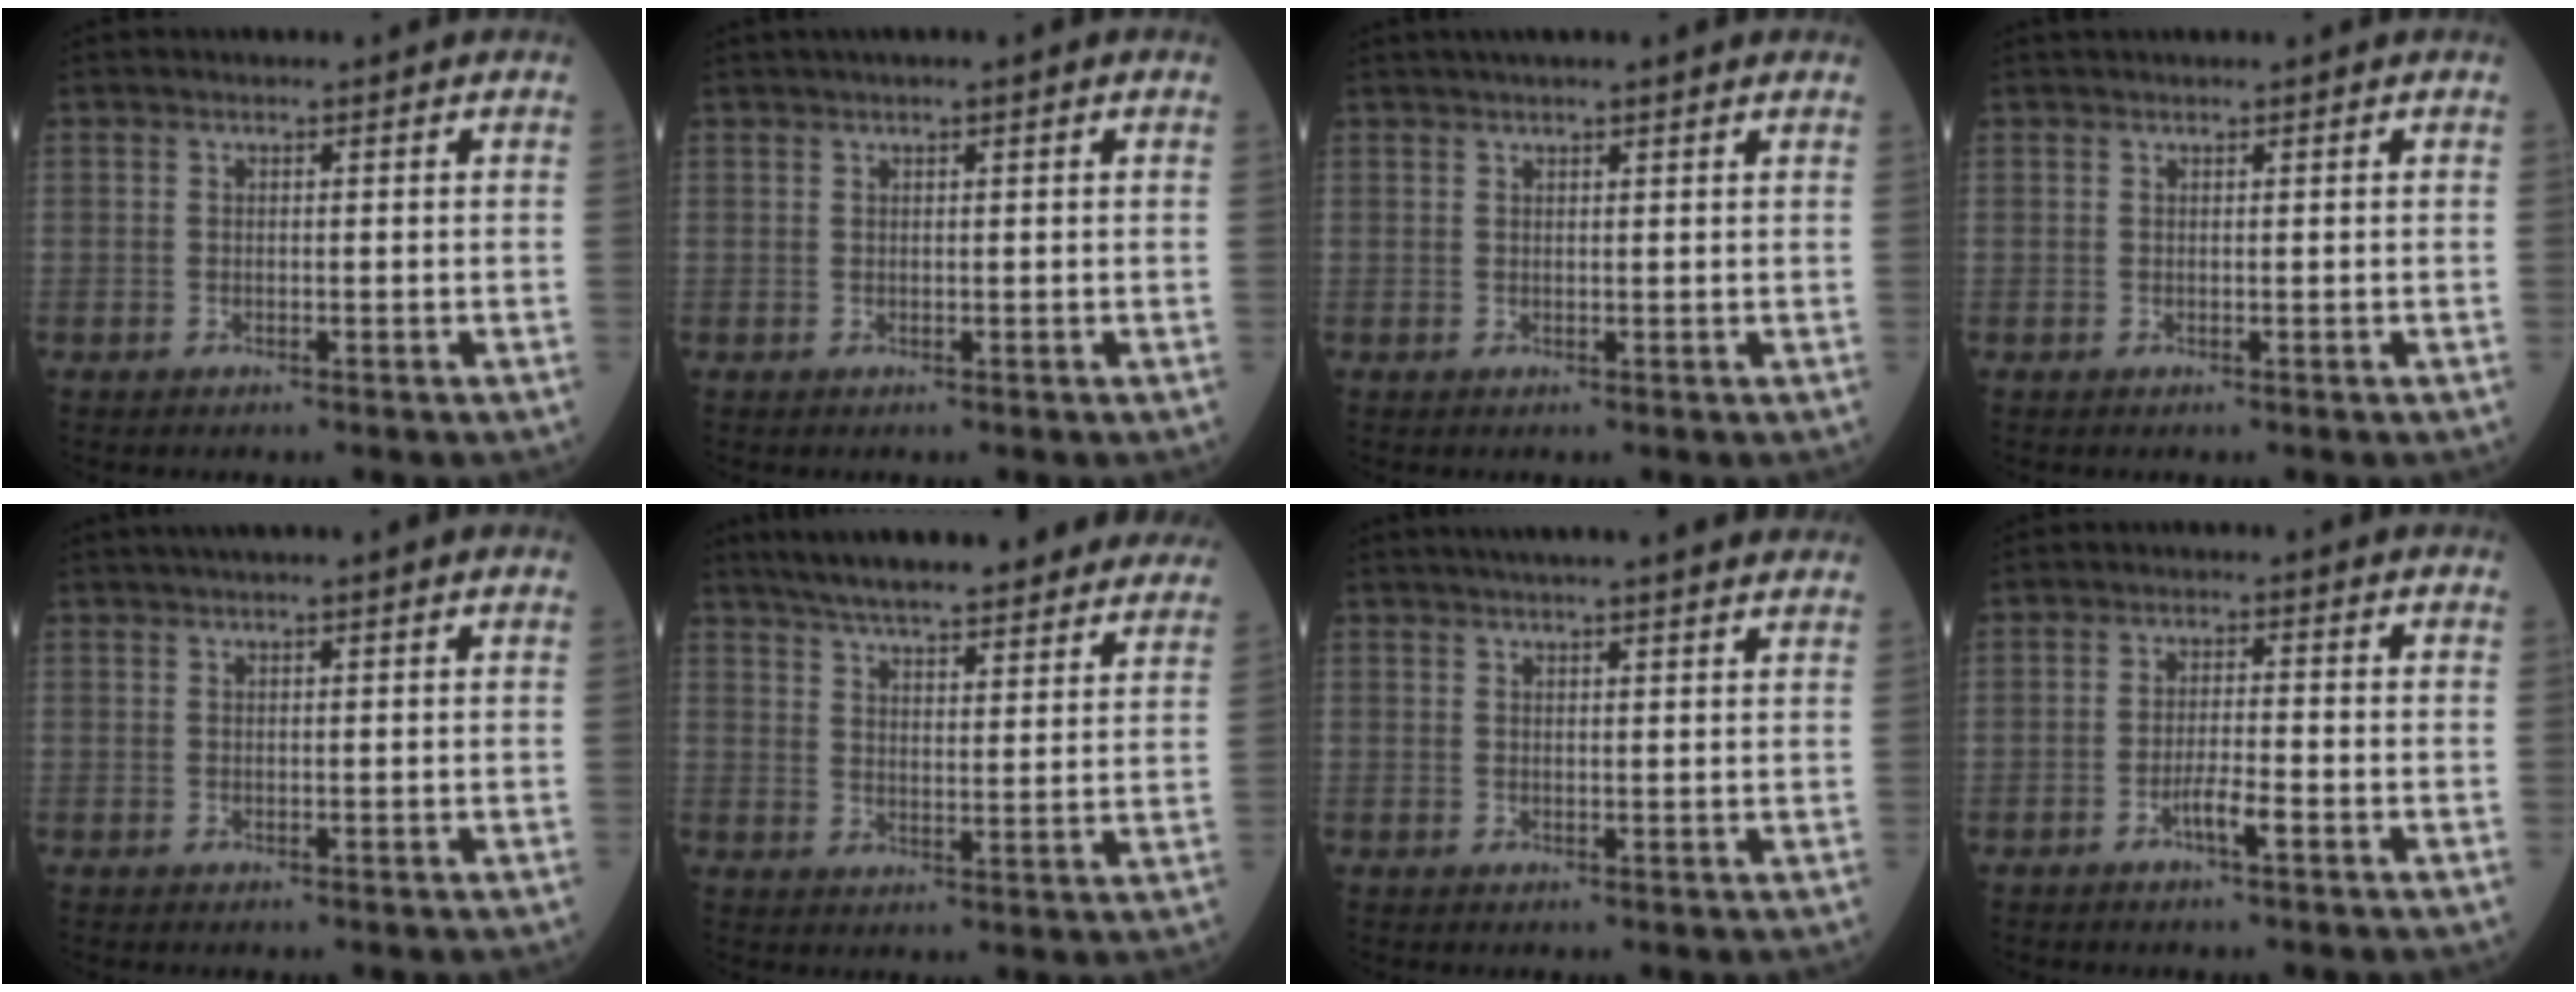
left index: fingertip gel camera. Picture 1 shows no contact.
{"total": 1.8, "force": [1.0, -0.1, 1.5], "torque": [-0.029, 0.013, 0.017]}
{"total": 5.1, "force": [4.1, -0.1, 3.0], "torque": [-0.042, 0.032, 0.059]}
{"total": 0.7, "force": [0.7, -0.1, 0.3], "torque": [-0.006, 0.014, 0.018]}
{"total": 3.8, "force": [2.9, -0.3, 2.5], "torque": [-0.033, 0.029, 0.047]}
{"total": 28.7, "force": [25.4, 4.5, 12.4], "torque": [-0.194, -0.021, 0.322]}
{"total": 13.7, "force": [12.2, 0.6, 6.2], "torque": [-0.087, 0.031, 0.145]}
{"total": 3.2, "force": [-1.7, 0.1, 2.6], "torque": [-0.051, -0.001, -0.033]}